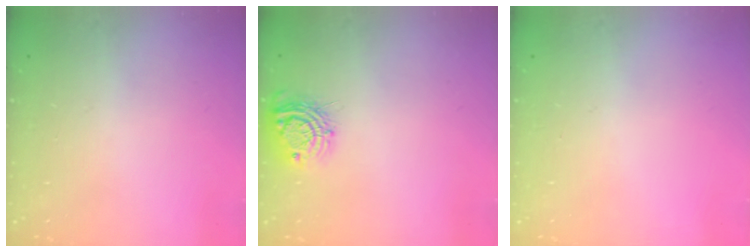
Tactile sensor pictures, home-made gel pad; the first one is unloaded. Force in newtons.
{"total": 9.6, "press": 9.6, "slide": 0.5}
{"total": 0.0}